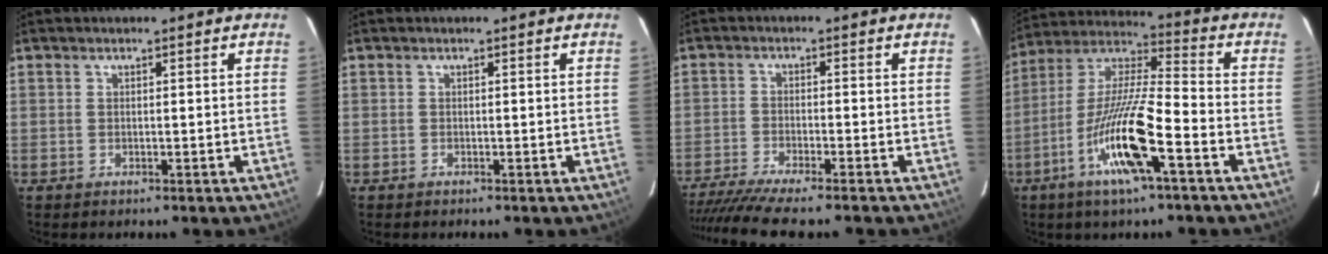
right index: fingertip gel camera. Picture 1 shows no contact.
{"total": 0.0}
{"total": 13.6, "force": [-11.9, -0.1, 6.6], "torque": [-0.097, -0.026, -0.185]}
{"total": 15.7, "force": [-6.6, 1.4, 14.2], "torque": [-0.284, -0.008, -0.124]}